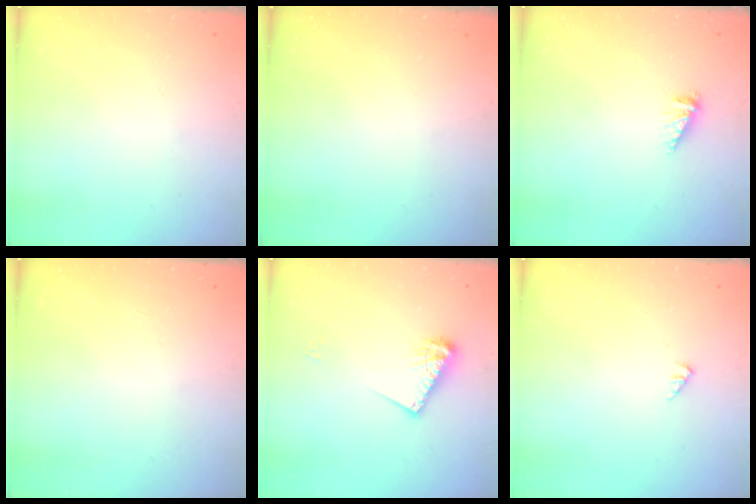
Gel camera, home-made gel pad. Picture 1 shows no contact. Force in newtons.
{"total": 0.0}
{"total": 3.1, "press": 3.1, "slide": 0.3}
{"total": 0.0}
{"total": 9.4, "press": 9.4, "slide": 0.4}
{"total": 1.7, "press": 1.7, "slide": 0.3}